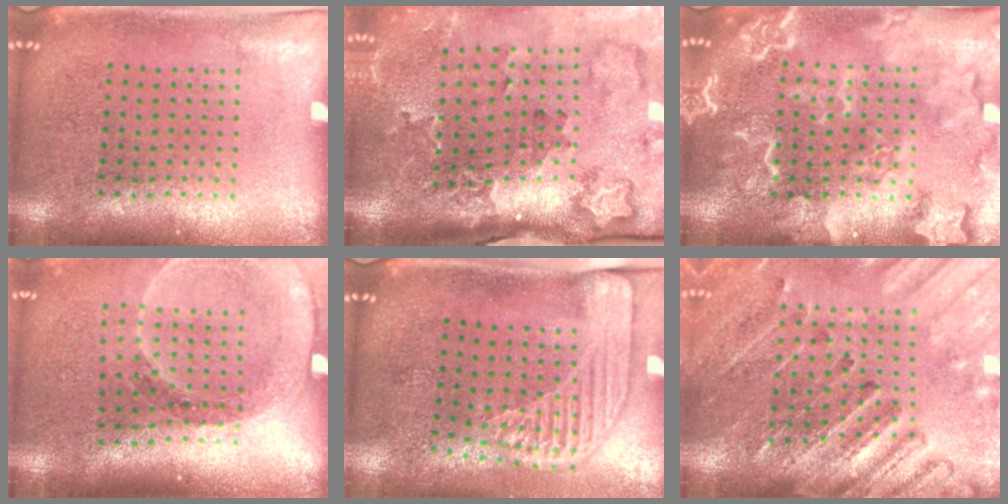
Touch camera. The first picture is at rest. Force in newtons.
{"total": 2.3, "press": 2.0, "slide": 1.2}
{"total": 4.8, "press": 4.7, "slide": 0.7}
{"total": 1.5, "press": 1.5, "slide": 0.1}
{"total": 2.2, "press": 1.8, "slide": 1.3}
{"total": 2.7, "press": 2.6, "slide": 0.2}